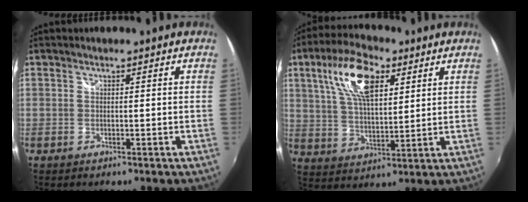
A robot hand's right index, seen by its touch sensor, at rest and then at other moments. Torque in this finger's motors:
{"motor_torque": [1.43, 0.71, 0.45, 0.15]}